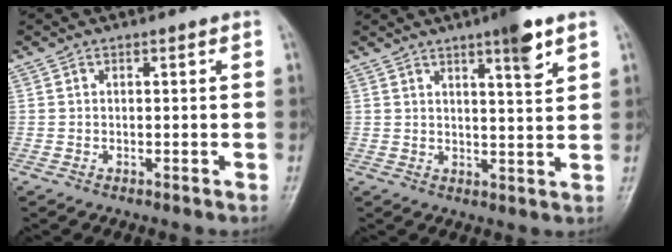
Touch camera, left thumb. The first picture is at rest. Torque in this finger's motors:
{"motor_torque": [1.86, 1.10, 1.06, -1.09, 0.27]}